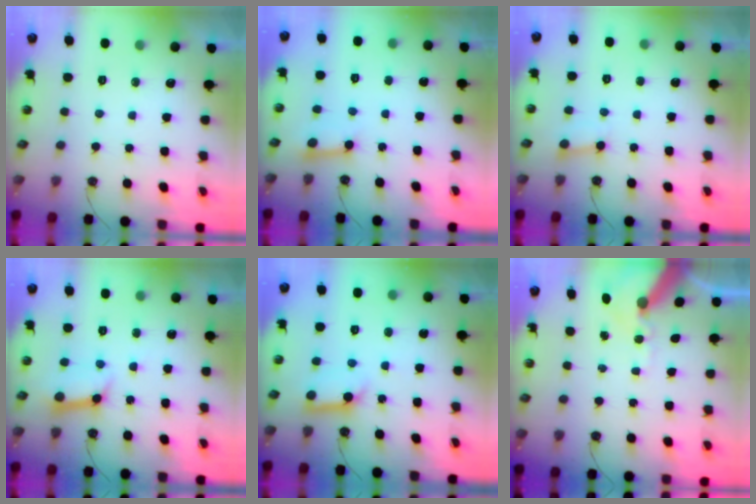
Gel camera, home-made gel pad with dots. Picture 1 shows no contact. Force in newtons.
{"total": 5.3, "press": 5.3, "slide": 0.4}
{"total": 2.3, "press": 2.3, "slide": 0.2}
{"total": 10.5, "press": 10.4, "slide": 1.2}
{"total": 9.8, "press": 9.8, "slide": 1.2}
{"total": 10.2, "press": 10.1, "slide": 1.5}